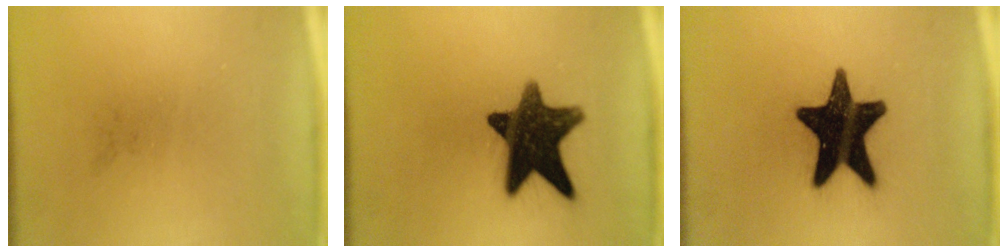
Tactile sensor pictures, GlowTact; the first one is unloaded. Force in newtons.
{"total": 14.1}
{"total": 18.6}